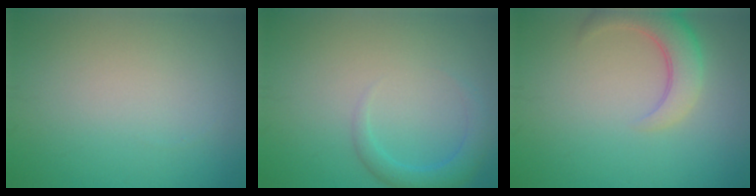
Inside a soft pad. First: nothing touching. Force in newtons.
{"total": 2.2, "press": 2.2, "slide": 0.3}
{"total": 4.3, "press": 4.3, "slide": 0.4}